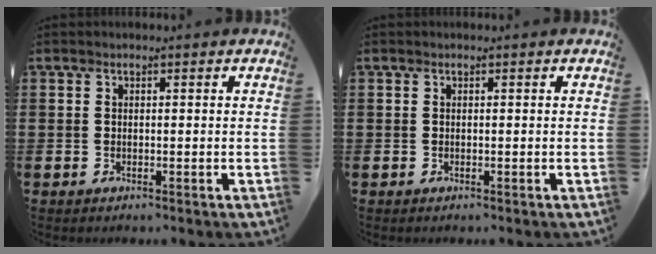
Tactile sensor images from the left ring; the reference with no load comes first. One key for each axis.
{"total": 0.0}